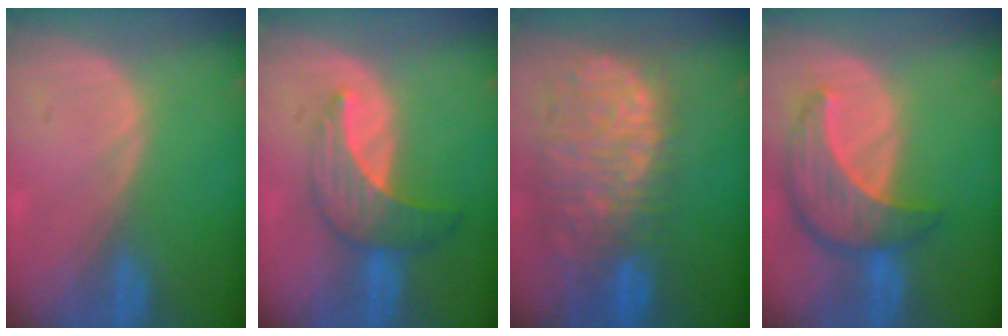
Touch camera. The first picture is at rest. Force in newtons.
{"total": 7.3, "press": 6.6, "slide": 3.2}
{"total": 13.1, "press": 10.8, "slide": 7.3}
{"total": 8.6, "press": 7.8, "slide": 3.7}